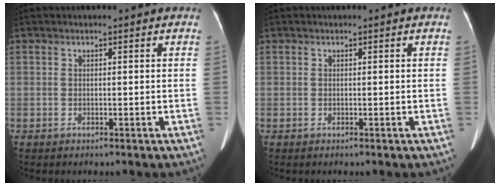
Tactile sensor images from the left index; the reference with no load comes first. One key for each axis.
{"total": 0.0}